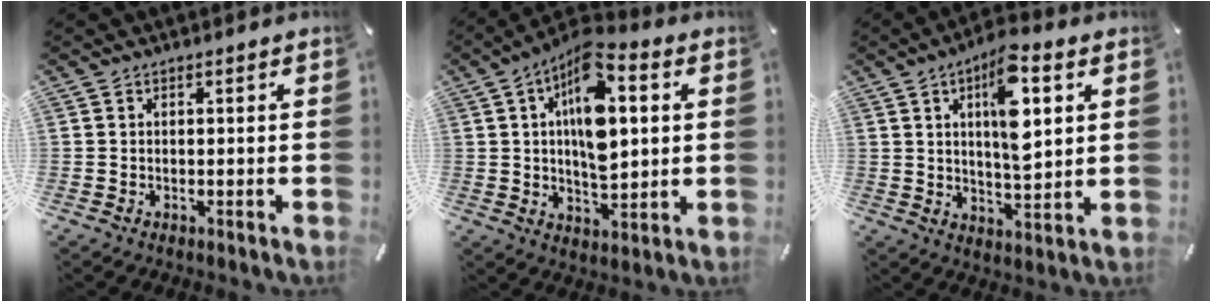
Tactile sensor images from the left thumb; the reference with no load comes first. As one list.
[{"total": 14.8, "force": [4.0, 7.4, 12.2], "torque": [-0.202, -0.015, 0.067]}, {"total": 12.6, "force": [4.5, 4.8, 10.8], "torque": [-0.163, -0.013, 0.071]}]